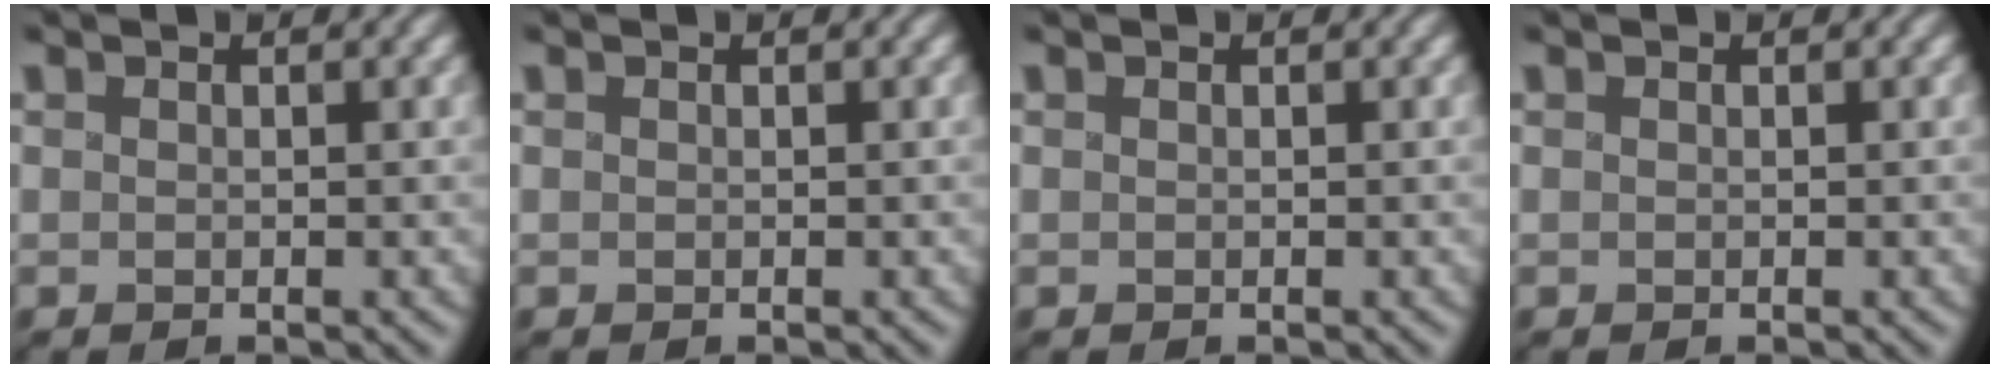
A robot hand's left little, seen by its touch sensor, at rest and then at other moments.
{"total": 0.0}
{"total": 0.0}
{"total": 0.0}